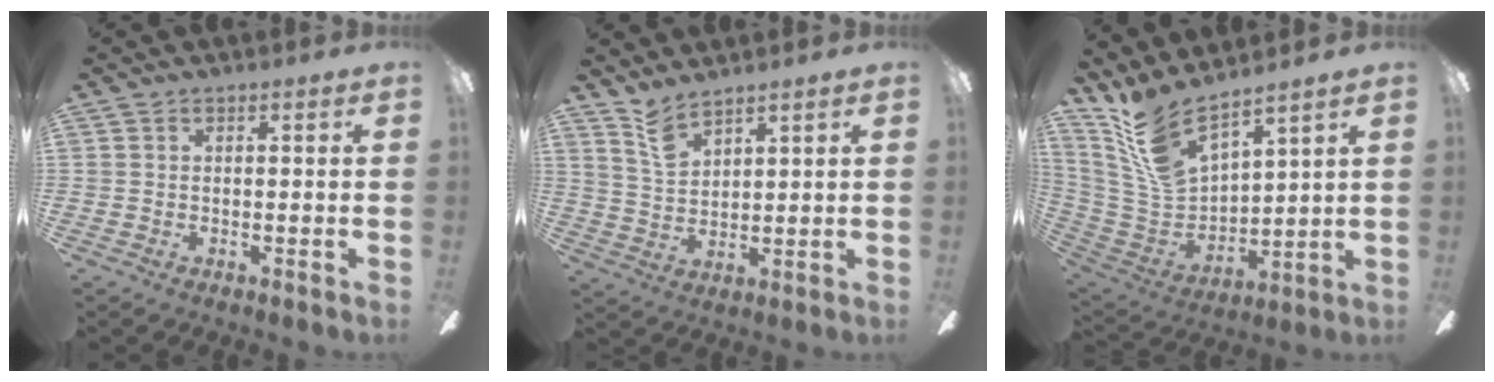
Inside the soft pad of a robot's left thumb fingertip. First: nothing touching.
{"total": 6.4, "force": [5.3, 2.2, 2.8], "torque": [-0.070, -0.023, 0.102]}
{"total": 13.7, "force": [10.5, 4.4, 7.6], "torque": [-0.201, -0.070, 0.193]}